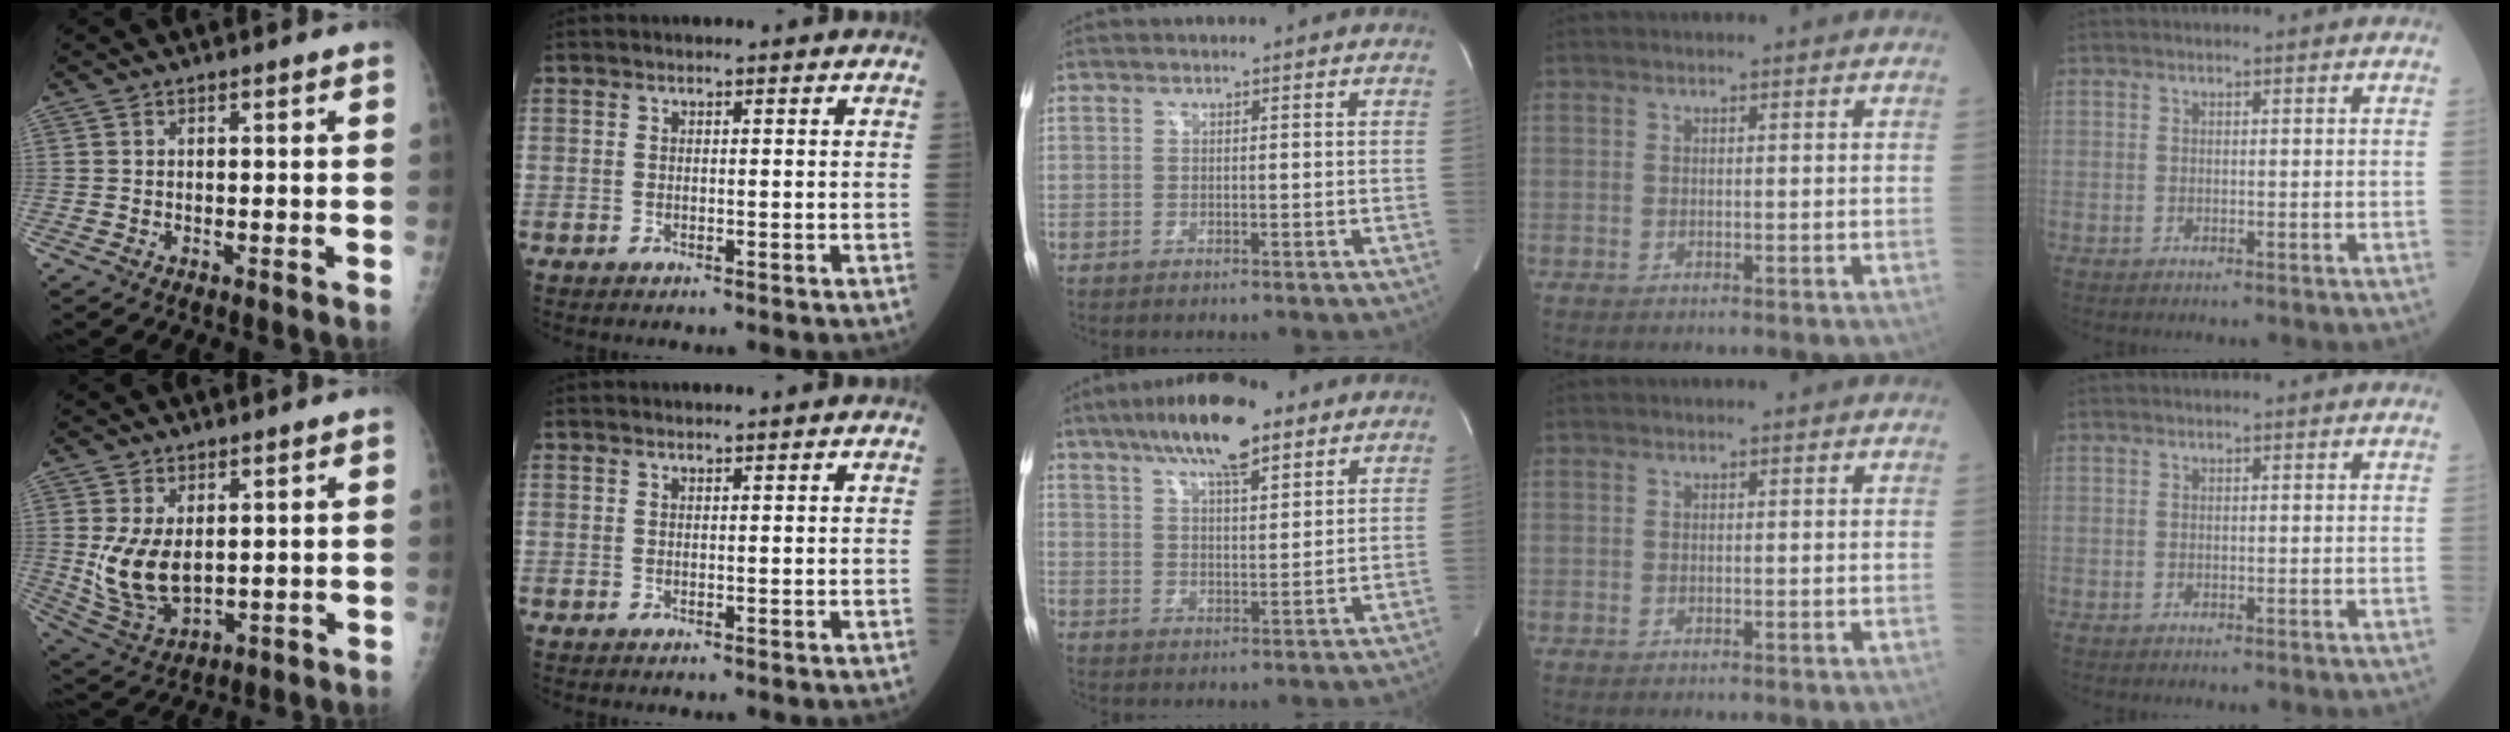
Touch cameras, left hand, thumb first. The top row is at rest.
{"thumb": {"total": 10.4, "force": [1.7, 6.2, 8.2], "torque": [-0.143, -0.022, 0.053]}, "index": {"total": 1.2, "force": [1.1, 0.0, 0.4], "torque": [-0.006, 0.009, 0.019]}, "middle": {"total": 12.1, "force": [8.1, 3.1, 8.4], "torque": [-0.149, 0.013, 0.138]}}